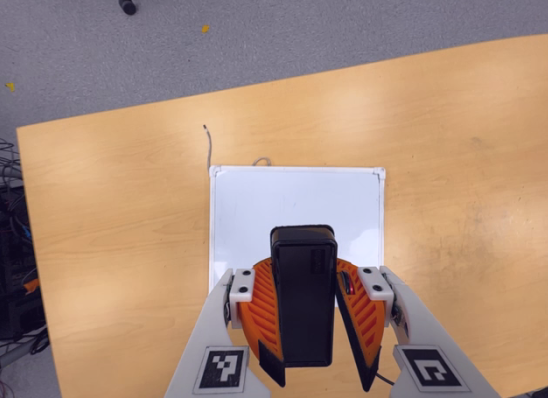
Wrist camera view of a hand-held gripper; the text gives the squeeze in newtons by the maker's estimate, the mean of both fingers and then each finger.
{"total": 9.1, "left": 9.0, "right": 9.2}